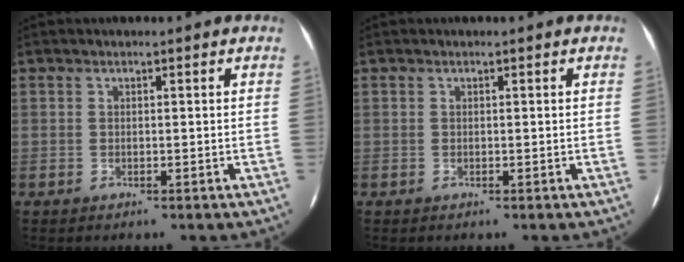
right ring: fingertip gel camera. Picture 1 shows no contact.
{"total": 0.0}